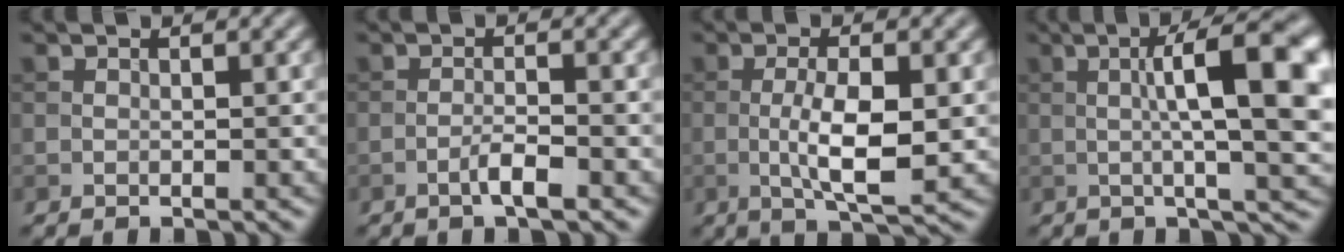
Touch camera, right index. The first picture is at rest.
{"total": 2.3, "force": [-1.2, 0.3, 1.9], "torque": [-0.036, 0.007, -0.026]}
{"total": 6.0, "force": [-0.6, 1.6, 5.7], "torque": [-0.109, -0.004, -0.010]}
{"total": 11.3, "force": [1.2, 2.6, 10.9], "torque": [-0.142, 0.013, 0.015]}